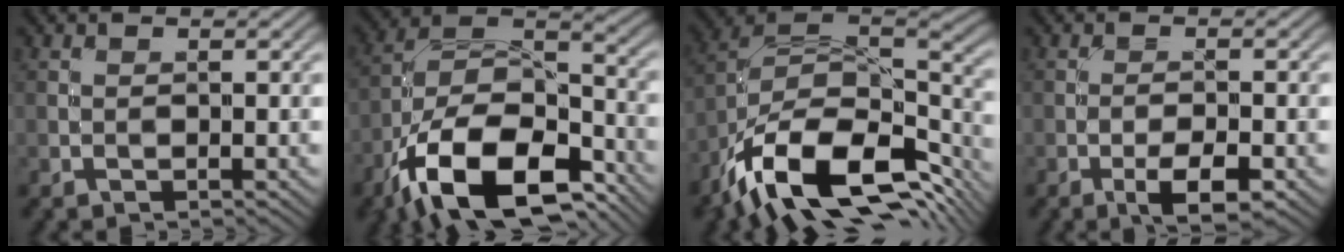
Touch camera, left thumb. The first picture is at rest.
{"total": 17.2, "force": [-10.4, 8.4, 10.9], "torque": [-0.212, -0.035, -0.184]}
{"total": 16.9, "force": [-9.0, 8.5, 11.6], "torque": [-0.241, -0.023, -0.158]}
{"total": 4.4, "force": [-2.3, 1.3, 3.5], "torque": [-0.061, 0.002, -0.038]}